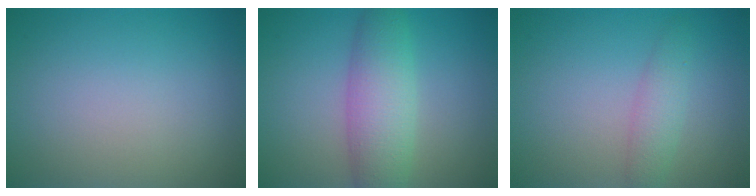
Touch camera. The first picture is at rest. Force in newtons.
{"total": 5.3, "press": 5.3, "slide": 0.0}
{"total": 2.2, "press": 2.2, "slide": 0.0}